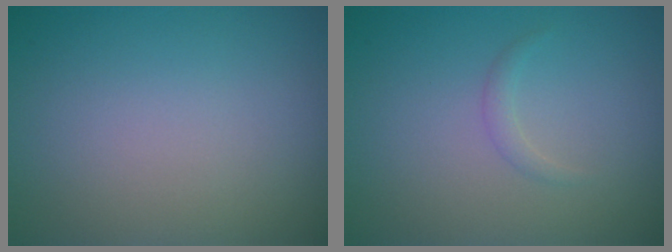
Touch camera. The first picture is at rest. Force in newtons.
{"total": 0.8, "press": 0.8, "slide": 0.0}